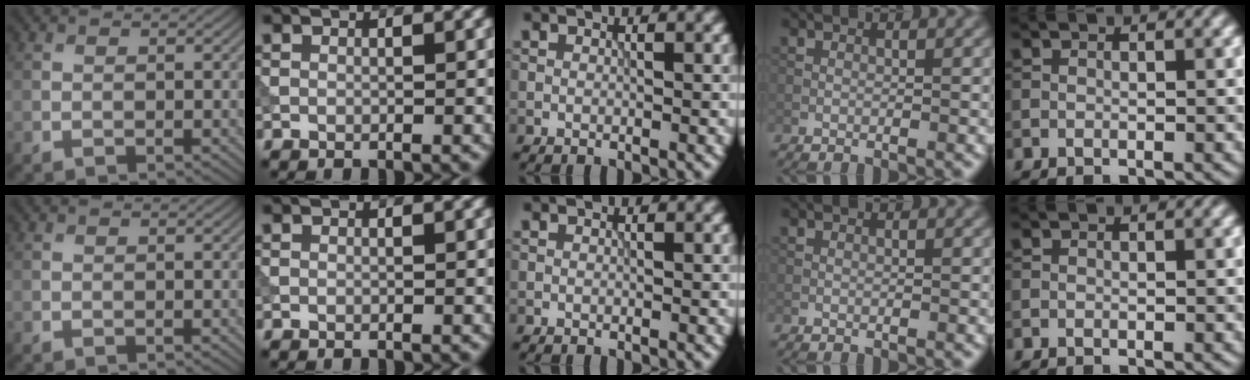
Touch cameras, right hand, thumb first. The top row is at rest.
{}